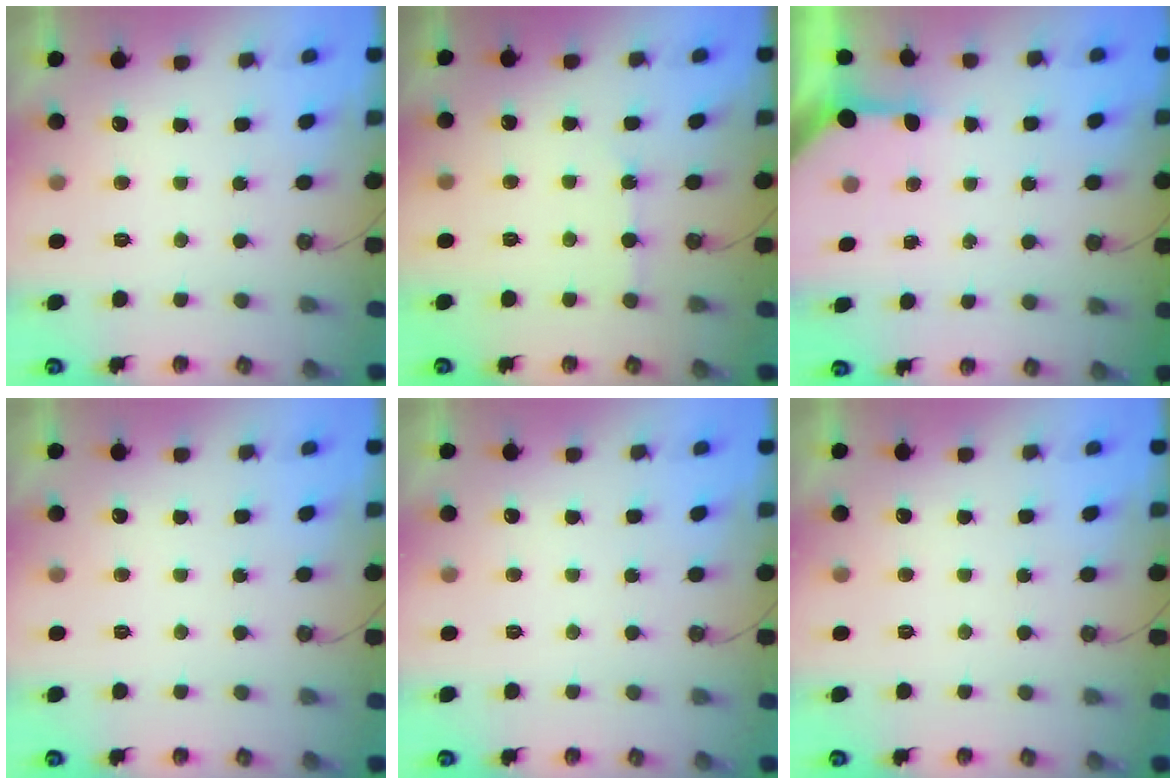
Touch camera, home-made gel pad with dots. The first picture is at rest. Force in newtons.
{"total": 2.9, "press": 2.9, "slide": 0.5}
{"total": 3.4, "press": 3.4, "slide": 0.3}
{"total": 0.0}
{"total": 0.0}
{"total": 0.0}